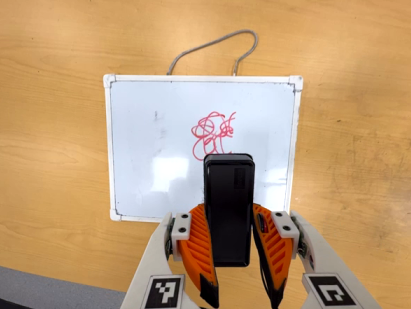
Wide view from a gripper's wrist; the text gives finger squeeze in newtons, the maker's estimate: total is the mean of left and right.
{"total": 7.7, "left": 5.4, "right": 10.1}